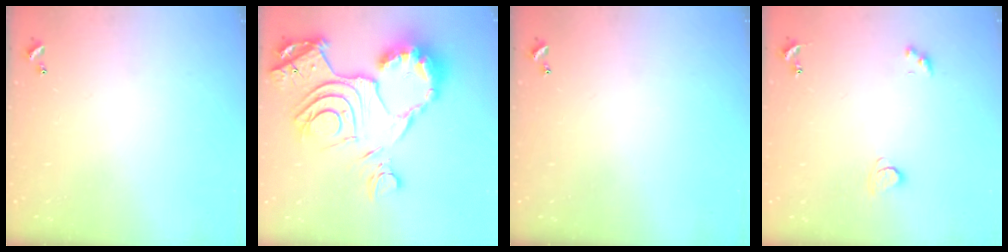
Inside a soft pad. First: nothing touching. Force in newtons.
{"total": 23.7, "press": 23.5, "slide": 2.6}
{"total": 0.0}
{"total": 2.2, "press": 2.2, "slide": 0.5}